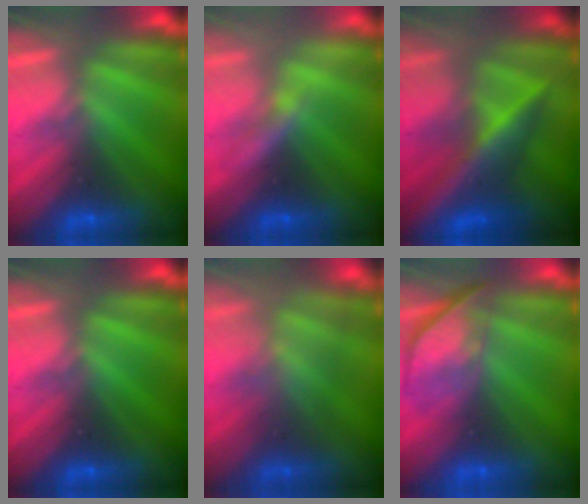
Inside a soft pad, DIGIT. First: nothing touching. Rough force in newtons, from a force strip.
{"total": 2.2}
{"total": 7.9}
{"total": 0.0}
{"total": 3.3}
{"total": 3.9}